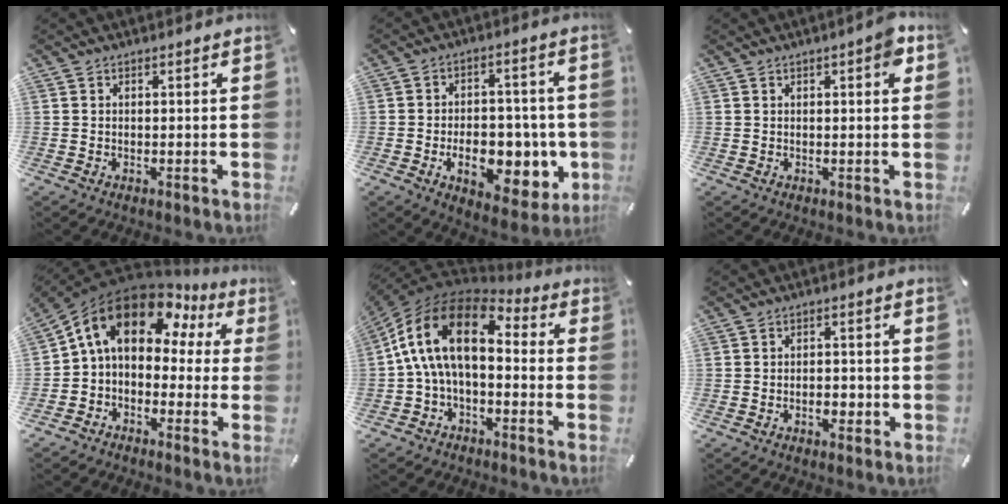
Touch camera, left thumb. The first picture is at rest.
{"total": 14.8, "force": [-3.7, 9.0, 11.2], "torque": [-0.157, 0.002, -0.053]}
{"total": 3.6, "force": [1.1, 0.9, 3.3], "torque": [-0.042, -0.004, 0.012]}
{"total": 13.2, "force": [5.5, 9.1, 7.8], "torque": [-0.145, -0.024, 0.097]}
{"total": 16.0, "force": [1.3, 9.1, 13.0], "torque": [-0.275, 0.007, 0.017]}
{"total": 3.2, "force": [-1.2, 2.1, 2.0], "torque": [-0.036, 0.006, -0.023]}